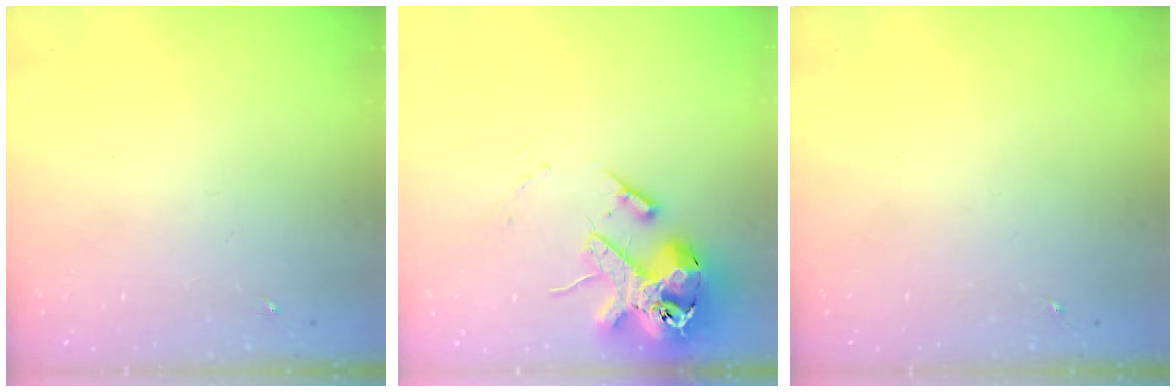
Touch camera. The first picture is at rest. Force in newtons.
{"total": 15.6, "press": 15.4, "slide": 2.4}
{"total": 0.0}